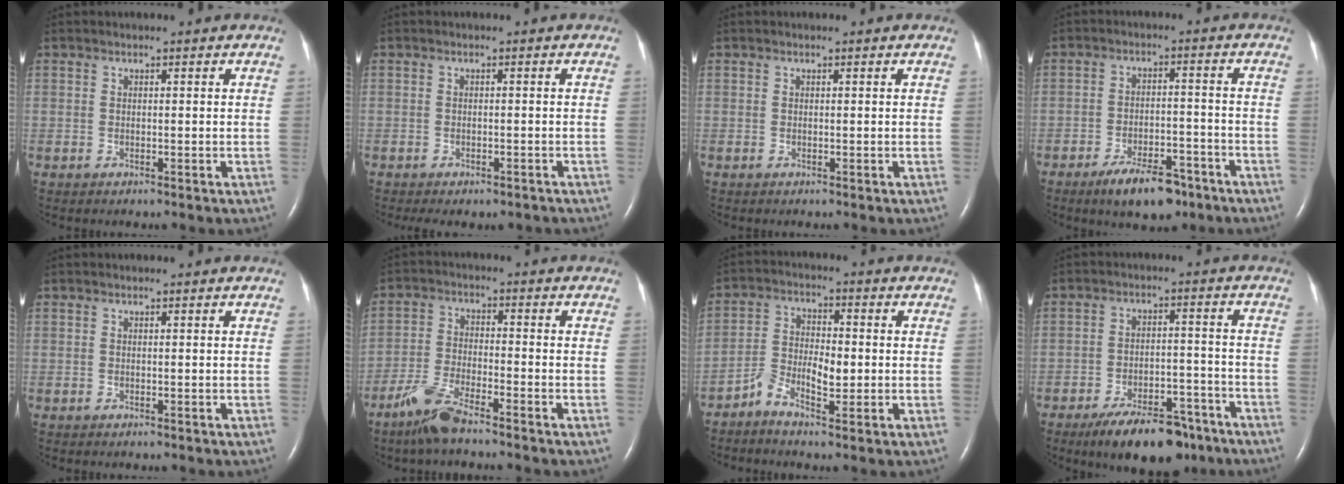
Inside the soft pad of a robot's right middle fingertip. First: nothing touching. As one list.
[{"total": 5.2, "force": [-4.2, 2.1, 2.1], "torque": [-0.023, 0.002, -0.048]}, {"total": 0.0}, {"total": 8.4, "force": [-5.9, 3.1, 5.1], "torque": [-0.088, -0.002, -0.093]}, {"total": 0.0}, {"total": 6.9, "force": [-5.4, 0.8, 4.2], "torque": [-0.099, -0.017, -0.111]}, {"total": 5.2, "force": [-2.3, 2.2, 4.2], "torque": [-0.084, 0.011, -0.044]}, {"total": 12.4, "force": [-9.2, 4.7, 6.8], "torque": [-0.097, 0.007, -0.144]}]